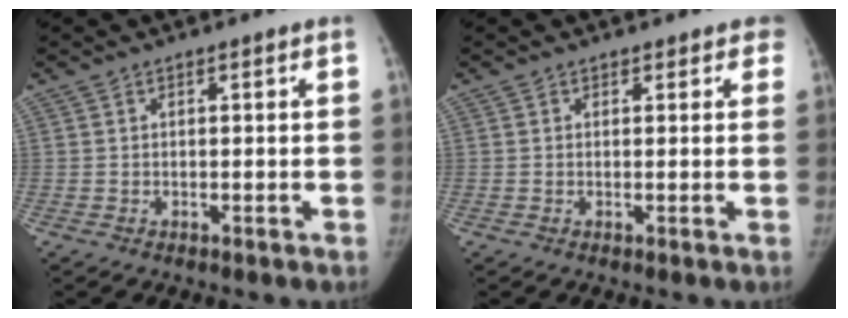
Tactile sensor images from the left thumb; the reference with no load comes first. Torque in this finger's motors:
{"motor_torque": [0.20, 0.20, -0.39, 0.30, 0.04]}